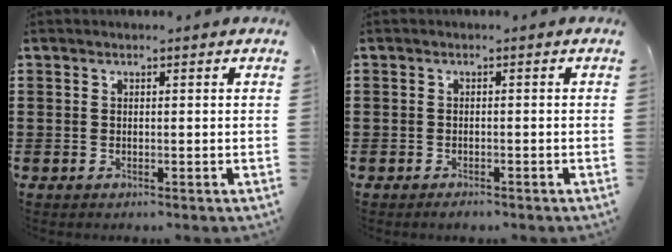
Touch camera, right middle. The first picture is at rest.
{"total": 1.2, "force": [-1.1, 0.4, 0.0], "torque": [-0.004, 0.000, -0.024]}